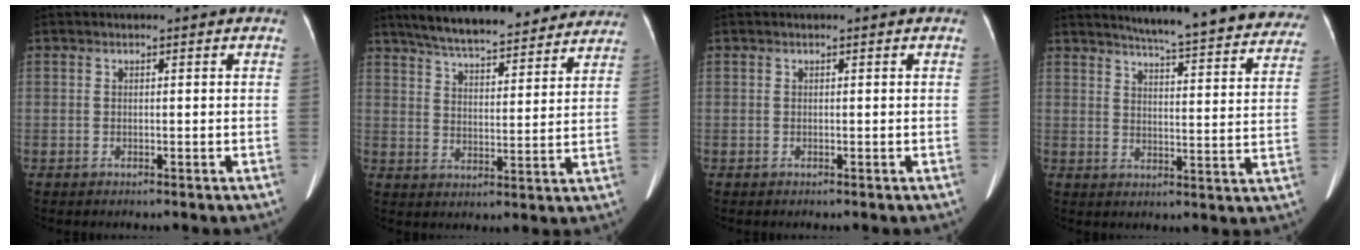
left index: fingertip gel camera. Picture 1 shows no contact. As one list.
[{"total": 22.0, "force": [19.4, 4.7, 9.3], "torque": [-0.143, 0.022, 0.258]}, {"total": 0.0}, {"total": 25.4, "force": [23.0, 2.4, 10.5], "torque": [-0.136, -0.062, 0.268]}]